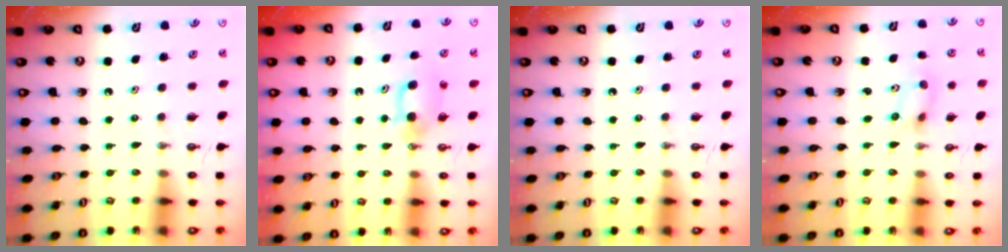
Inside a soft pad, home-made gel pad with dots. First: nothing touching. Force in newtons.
{"total": 5.2, "press": 5.1, "slide": 0.9}
{"total": 0.0}
{"total": 2.5, "press": 2.3, "slide": 0.9}